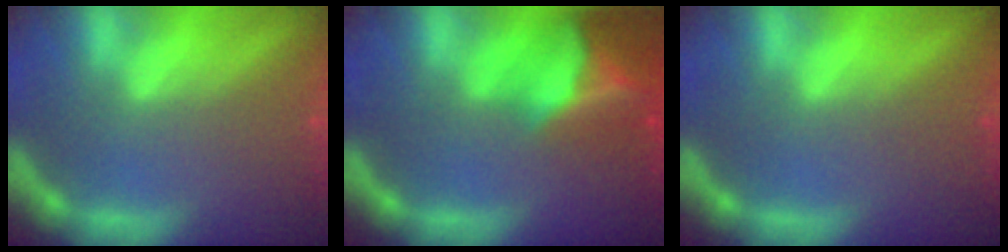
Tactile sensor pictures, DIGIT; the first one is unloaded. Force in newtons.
{"total": 9.4}
{"total": 0.0}